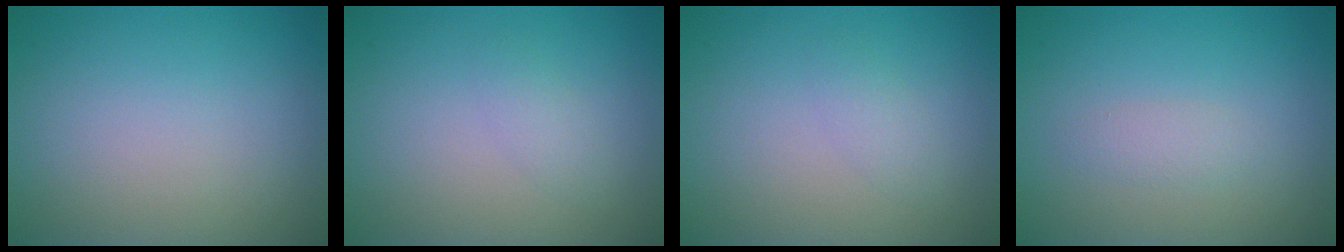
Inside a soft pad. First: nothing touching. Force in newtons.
{"total": 1.1, "press": 1.1, "slide": 0.0}
{"total": 1.1, "press": 1.1, "slide": 0.0}
{"total": 1.1, "press": 1.1, "slide": 0.1}